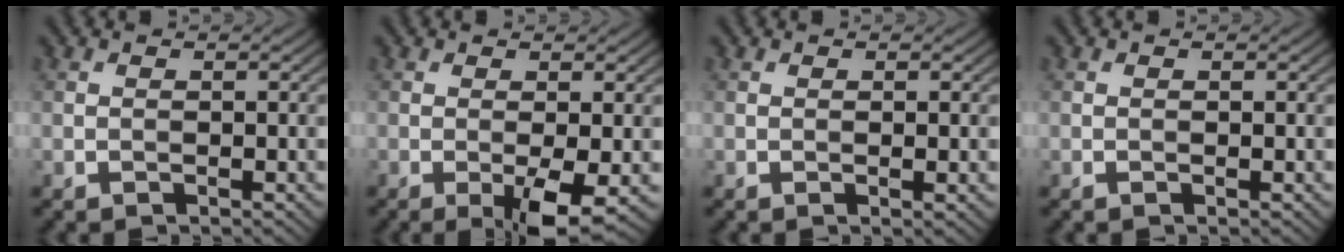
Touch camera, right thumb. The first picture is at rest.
{"total": 4.5, "force": [-1.5, 0.8, 4.2], "torque": [-0.077, -0.002, -0.024]}
{"total": 0.8, "force": [0.0, 0.1, 0.8], "torque": [-0.016, -0.001, 0.000]}
{"total": 0.0}